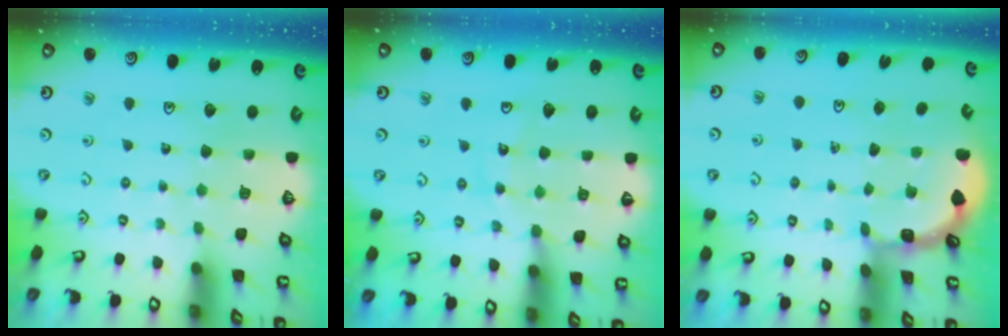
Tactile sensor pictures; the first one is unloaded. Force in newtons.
{"total": 11.2, "press": 11.2, "slide": 1.3}
{"total": 1.7, "press": 1.7, "slide": 0.1}